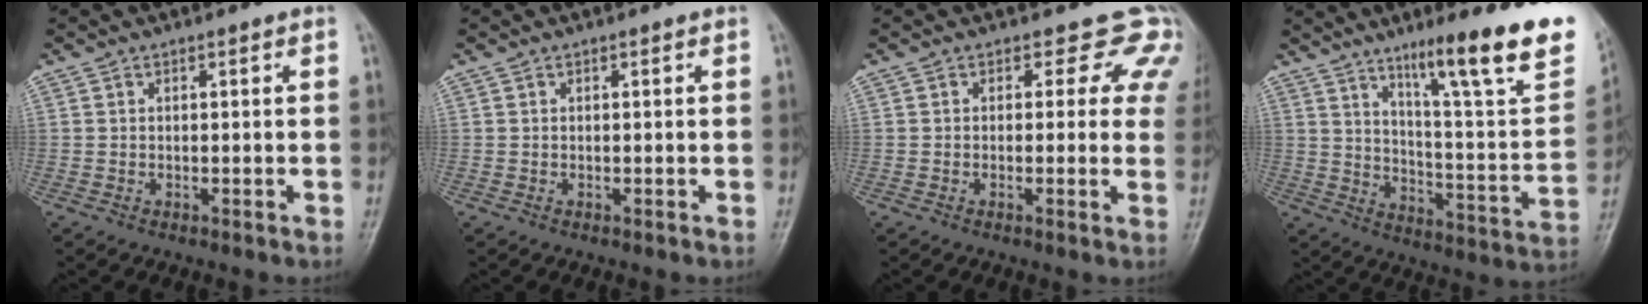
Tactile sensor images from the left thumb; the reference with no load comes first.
{"total": 0.0}
{"total": 6.7, "force": [4.1, 4.6, 2.6], "torque": [0.015, -0.011, 0.019]}
{"total": 23.6, "force": [14.8, 3.4, 18.1], "torque": [-0.233, -0.068, 0.225]}